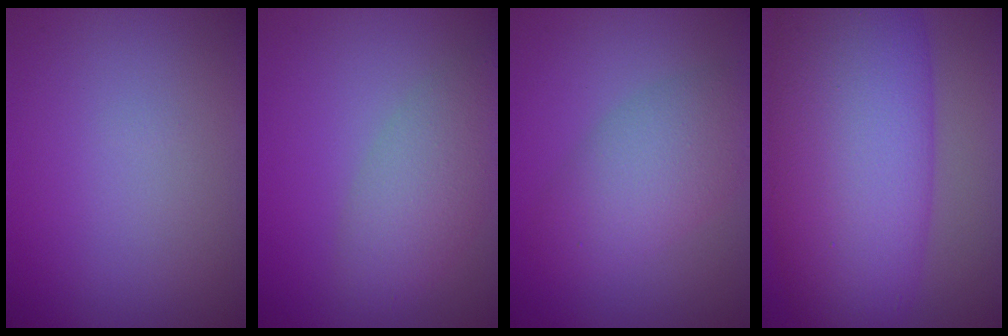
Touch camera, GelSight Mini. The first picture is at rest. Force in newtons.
{"total": 4.2, "press": 4.2, "slide": 0.4}
{"total": 4.7, "press": 4.7, "slide": 0.3}
{"total": 13.7, "press": 13.7, "slide": 0.1}